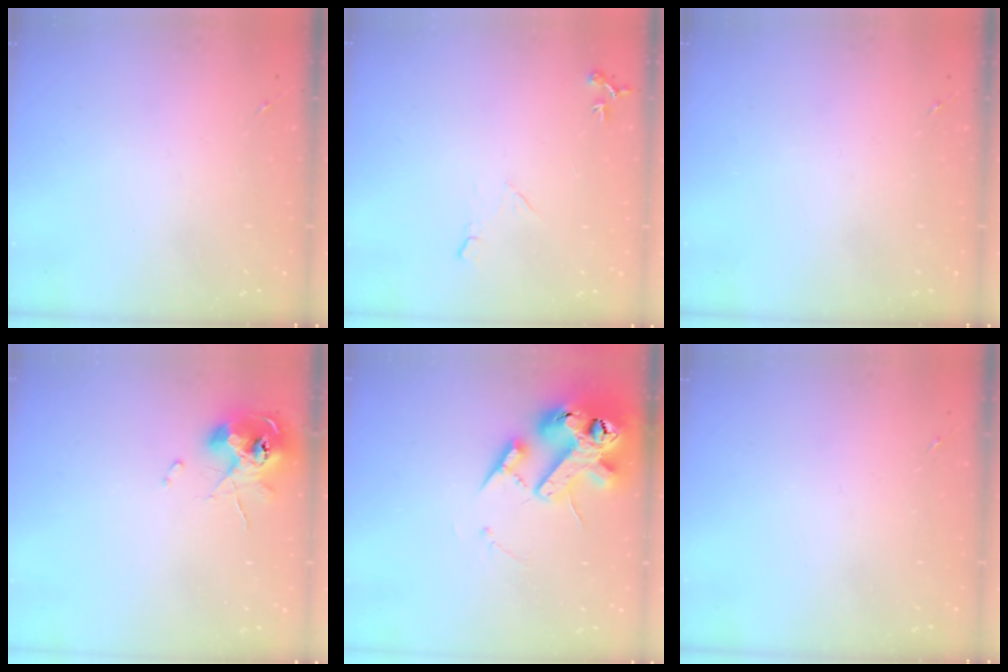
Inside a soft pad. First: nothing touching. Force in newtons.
{"total": 7.0, "press": 7.0, "slide": 0.8}
{"total": 0.0}
{"total": 10.2, "press": 10.1, "slide": 1.4}
{"total": 18.8, "press": 18.6, "slide": 2.9}
{"total": 0.0}